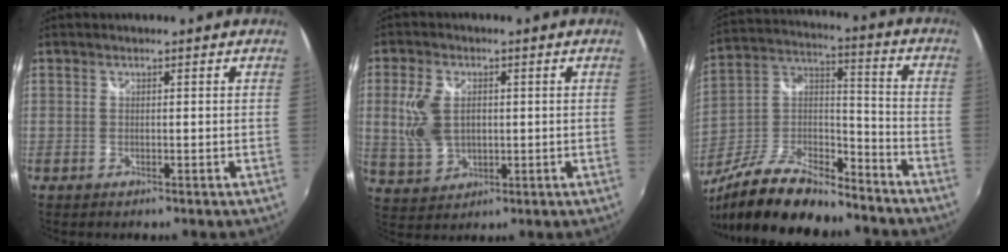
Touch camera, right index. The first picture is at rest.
{"total": 8.9, "force": [0.9, 5.9, 6.6], "torque": [-0.146, 0.005, 0.026]}
{"total": 20.4, "force": [-15.0, 6.6, 12.0], "torque": [-0.247, -0.004, -0.259]}